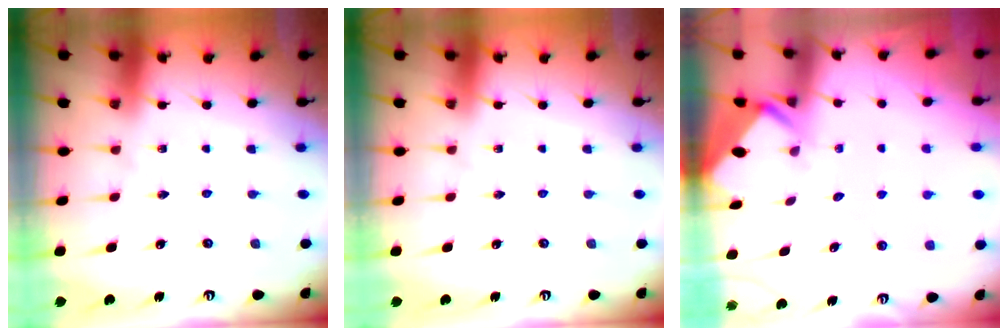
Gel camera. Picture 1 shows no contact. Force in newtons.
{"total": 0.0}
{"total": 3.9, "press": 3.9, "slide": 0.4}